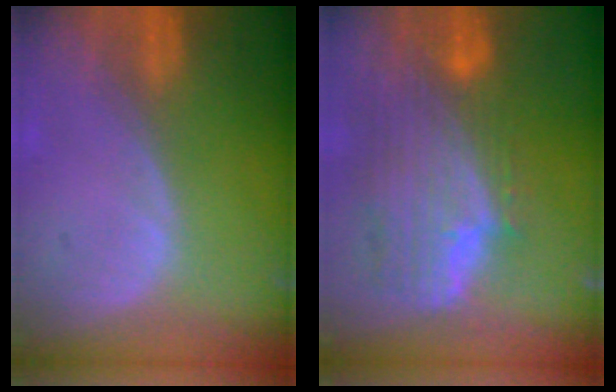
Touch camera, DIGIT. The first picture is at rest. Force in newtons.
{"total": 11.5, "press": 9.8, "slide": 6.0}